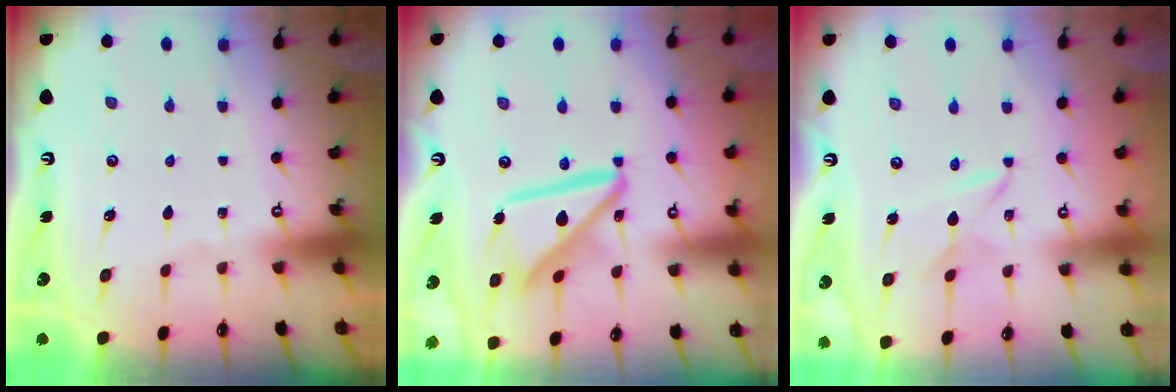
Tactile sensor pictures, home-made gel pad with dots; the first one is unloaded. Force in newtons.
{"total": 14.8, "press": 14.7, "slide": 1.6}
{"total": 3.7, "press": 3.7, "slide": 0.3}